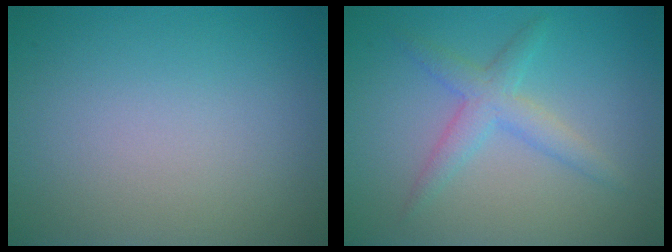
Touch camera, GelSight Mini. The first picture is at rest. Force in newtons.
{"total": 2.8, "press": 2.8, "slide": 0.1}